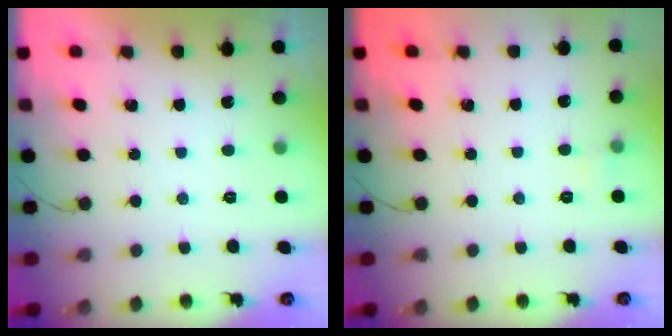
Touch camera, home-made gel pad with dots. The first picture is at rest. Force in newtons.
{"total": 4.0, "press": 3.8, "slide": 1.0}